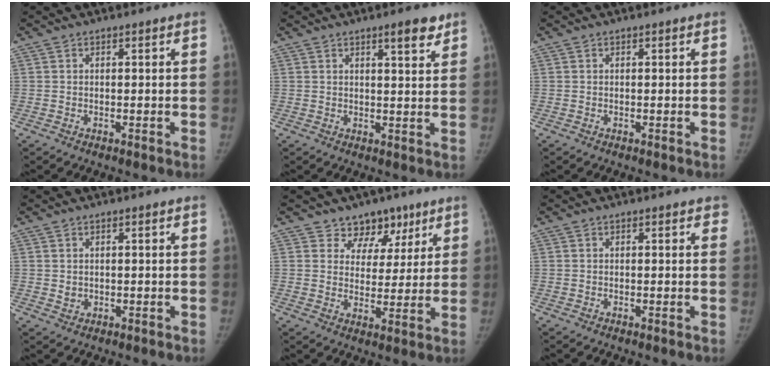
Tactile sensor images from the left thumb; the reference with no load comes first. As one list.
[{"total": 4.5, "force": [3.1, 1.1, 3.2], "torque": [-0.036, -0.019, 0.042]}, {"total": 0.0}, {"total": 1.2, "force": [0.1, 1.0, 0.6], "torque": [-0.005, -0.002, 0.007]}, {"total": 8.2, "force": [5.4, 6.0, 1.5], "torque": [0.029, -0.026, 0.083]}, {"total": 1.1, "force": [0.8, 0.6, 0.5], "torque": [0.007, 0.000, 0.002]}]